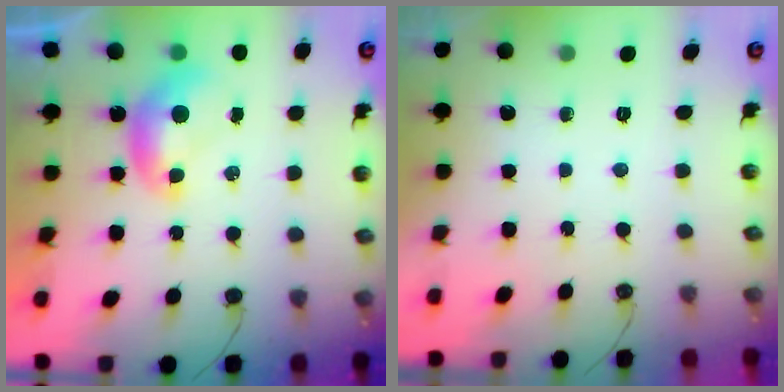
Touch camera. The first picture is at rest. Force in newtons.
{"total": 0.0}